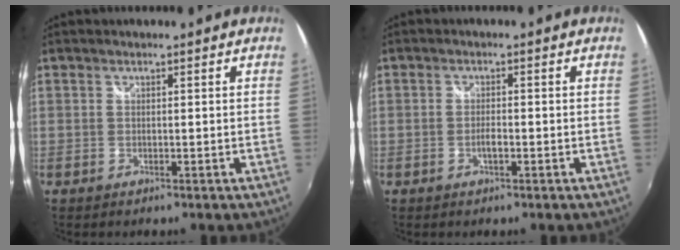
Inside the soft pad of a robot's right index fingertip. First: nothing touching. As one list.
[{"total": 1.7, "force": [-0.7, 0.5, 1.5], "torque": [-0.030, 0.002, -0.013]}]